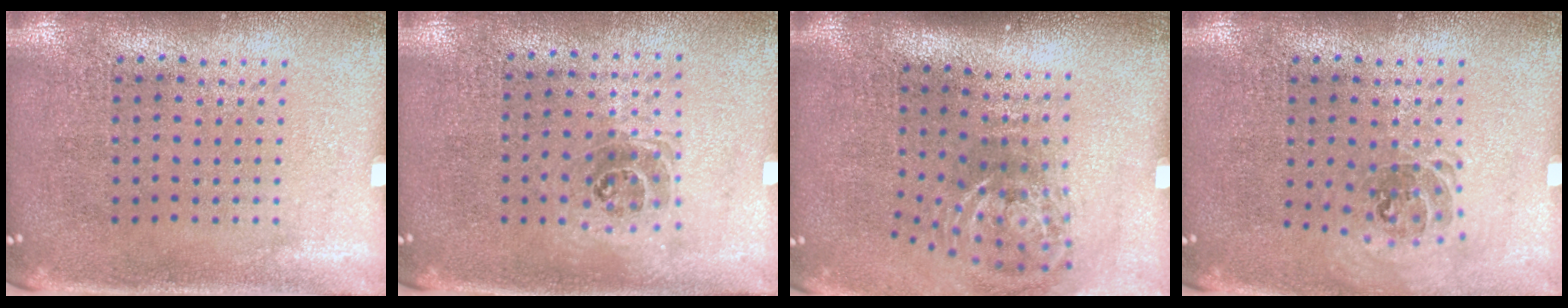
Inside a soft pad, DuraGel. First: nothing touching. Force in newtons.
{"total": 1.1, "press": 0.9, "slide": 0.5}
{"total": 2.0, "press": 1.2, "slide": 1.6}
{"total": 0.9, "press": 0.8, "slide": 0.3}